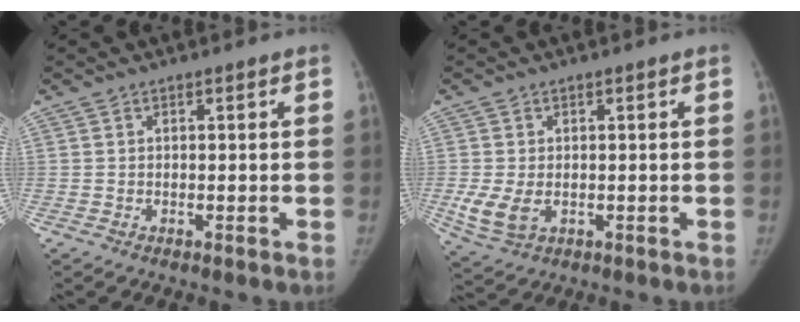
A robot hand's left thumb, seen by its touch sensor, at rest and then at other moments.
{"total": 5.6, "force": [-0.8, 3.7, 4.1], "torque": [-0.091, -0.014, -0.008]}